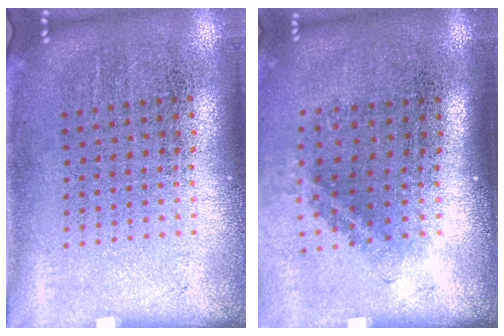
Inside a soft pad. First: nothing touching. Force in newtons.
{"total": 1.5, "press": 1.0, "slide": 1.1}